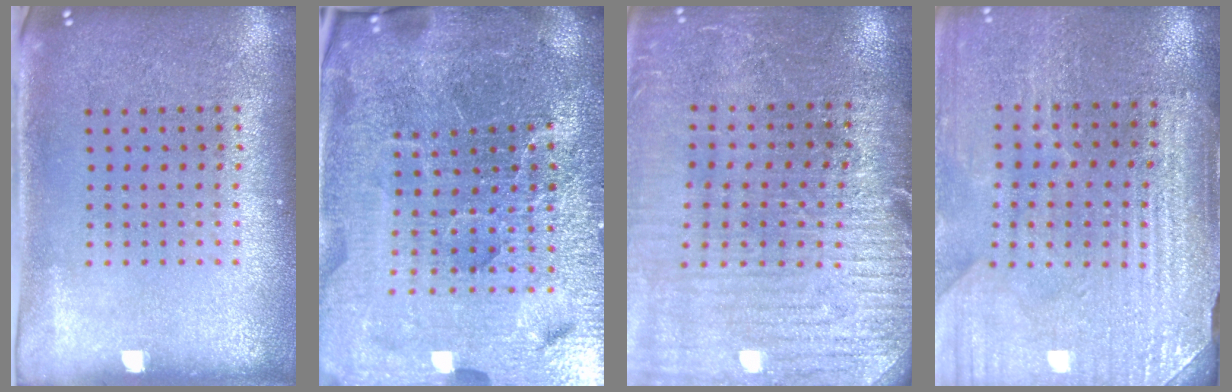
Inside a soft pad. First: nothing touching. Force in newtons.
{"total": 7.0, "press": 6.1, "slide": 3.3}
{"total": 3.0, "press": 3.0, "slide": 0.4}
{"total": 3.4, "press": 3.3, "slide": 0.6}